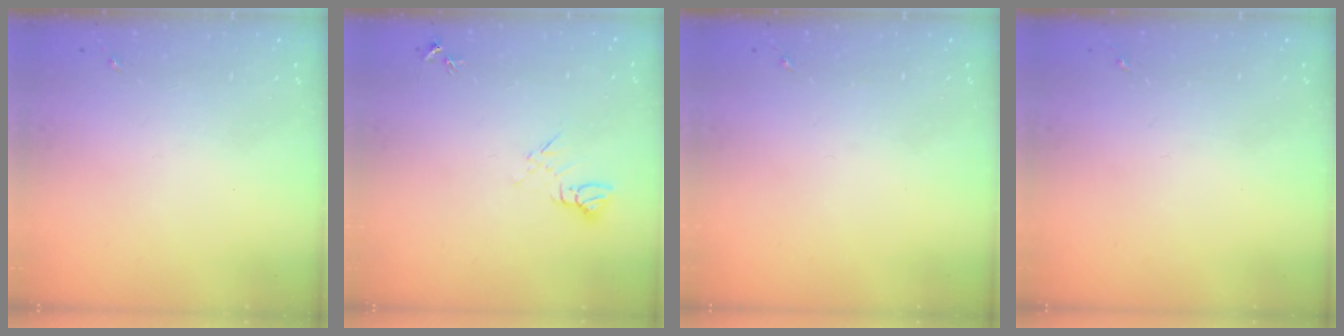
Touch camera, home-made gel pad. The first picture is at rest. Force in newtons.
{"total": 5.8, "press": 5.7, "slide": 0.7}
{"total": 0.0}
{"total": 0.0}